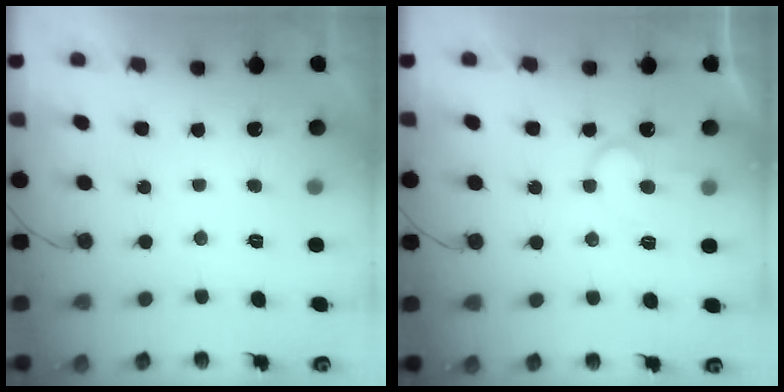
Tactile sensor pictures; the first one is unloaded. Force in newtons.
{"total": 7.4, "press": 7.4, "slide": 0.5}